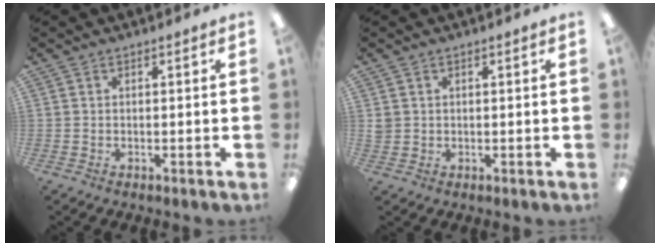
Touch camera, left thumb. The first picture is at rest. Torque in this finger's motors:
{"motor_torque": [-0.02, 0.14, 0.29, -0.13, -0.02]}